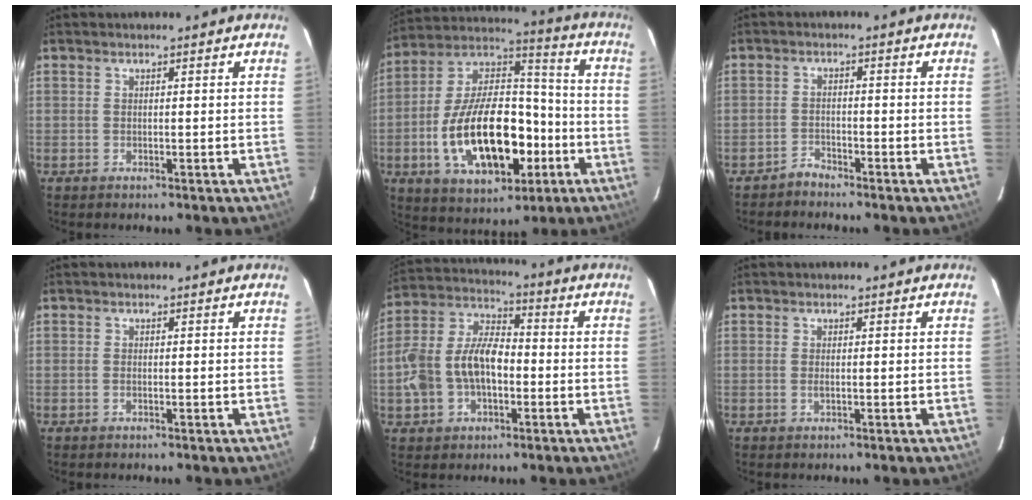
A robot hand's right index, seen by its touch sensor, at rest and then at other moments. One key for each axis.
{"total": 23.3, "fx": -6.8, "fy": 12.3, "fz": 18.6, "tx": -0.352, "ty": 0.020, "tz": -0.098}
{"total": 2.1, "fx": -2.0, "fy": 0.6, "fz": 0.0, "tx": 0.001, "ty": 0.003, "tz": -0.039}
{"total": 0.7, "fx": -0.3, "fy": 0.4, "fz": 0.4, "tx": -0.010, "ty": 0.000, "tz": -0.007}
{"total": 13.3, "fx": -2.8, "fy": 8.4, "fz": 10.0, "tx": -0.216, "ty": 0.021, "tz": -0.049}
{"total": 0.7, "fx": -0.1, "fy": 0.2, "fz": 0.7, "tx": -0.015, "ty": 0.000, "tz": -0.002}